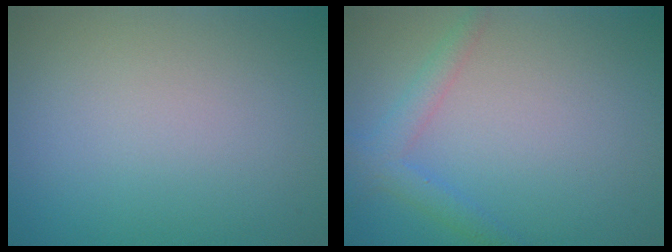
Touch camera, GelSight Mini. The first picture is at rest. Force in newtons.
{"total": 2.3, "press": 2.3, "slide": 0.2}